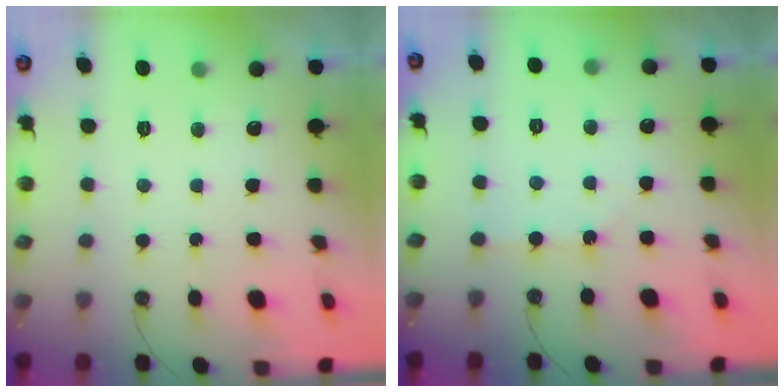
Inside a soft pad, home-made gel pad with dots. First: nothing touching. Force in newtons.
{"total": 1.8, "press": 1.7, "slide": 0.4}